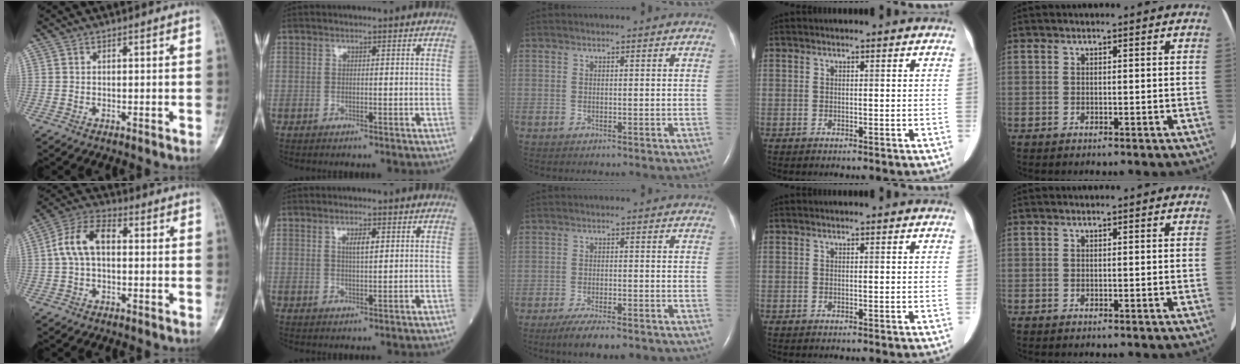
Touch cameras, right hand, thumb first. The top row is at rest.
{"thumb": {"total": 8.6, "force": [0.3, 5.0, 7.0], "torque": [-0.137, 0.027, -0.002]}, "index": {"total": 2.5, "force": [1.0, 0.5, 2.3], "torque": [-0.042, -0.001, 0.016]}, "middle": {"total": 9.3, "force": [-7.2, 2.2, 5.5], "torque": [-0.081, -0.013, -0.103]}}